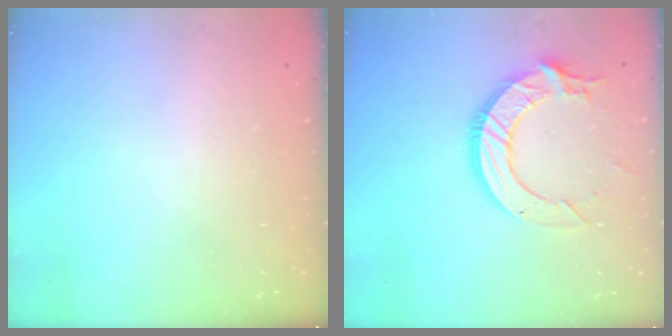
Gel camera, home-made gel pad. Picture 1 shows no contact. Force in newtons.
{"total": 13.5, "press": 13.4, "slide": 1.6}